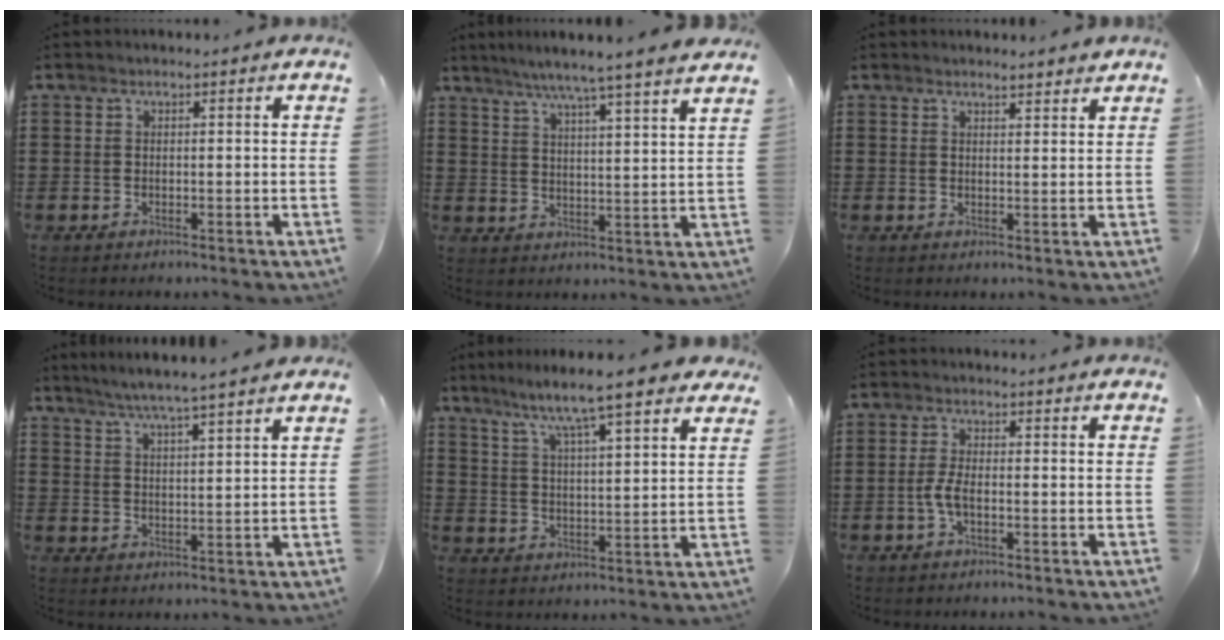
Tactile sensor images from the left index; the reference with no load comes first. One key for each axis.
{"total": 6.2, "fx": 5.3, "fy": -1.3, "fz": 2.8, "tx": -0.072, "ty": -0.031, "tz": 0.089}
{"total": 2.1, "fx": 2.1, "fy": 0.2, "fz": 0.4, "tx": -0.013, "ty": 0.001, "tz": 0.041}
{"total": 4.8, "fx": 4.3, "fy": -0.9, "fz": 2.0, "tx": -0.051, "ty": -0.020, "tz": 0.075}
{"total": 7.7, "fx": 6.6, "fy": 0.2, "fz": 4.1, "tx": -0.107, "ty": -0.034, "tz": 0.107}
{"total": 3.4, "fx": -0.9, "fy": 1.2, "fz": 3.1, "tx": -0.076, "ty": -0.003, "tz": -0.023}